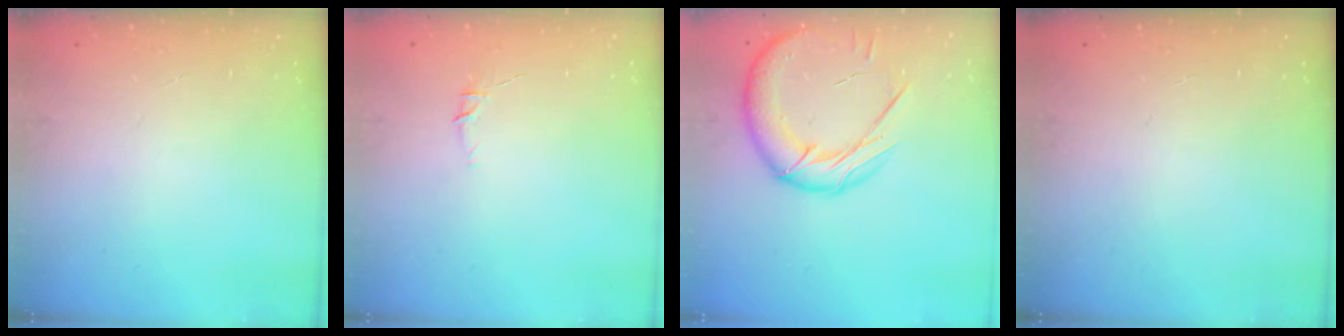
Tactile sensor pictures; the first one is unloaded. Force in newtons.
{"total": 4.5, "press": 4.4, "slide": 1.0}
{"total": 18.4, "press": 18.2, "slide": 2.8}
{"total": 0.0}